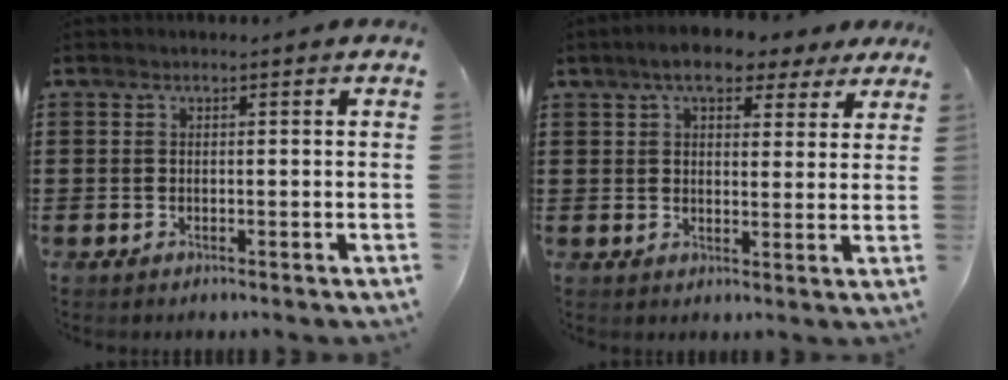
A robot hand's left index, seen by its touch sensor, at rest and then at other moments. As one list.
[{"total": 6.8, "force": [5.1, 2.7, 3.7], "torque": [-0.073, 0.001, 0.090]}]